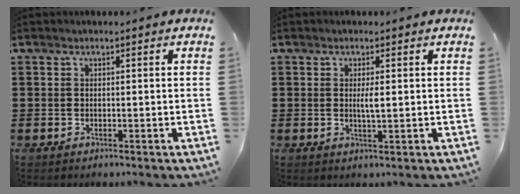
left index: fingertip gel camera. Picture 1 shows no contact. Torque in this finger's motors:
{"motor_torque": [0.69, -0.02, 0.10, 0.07]}